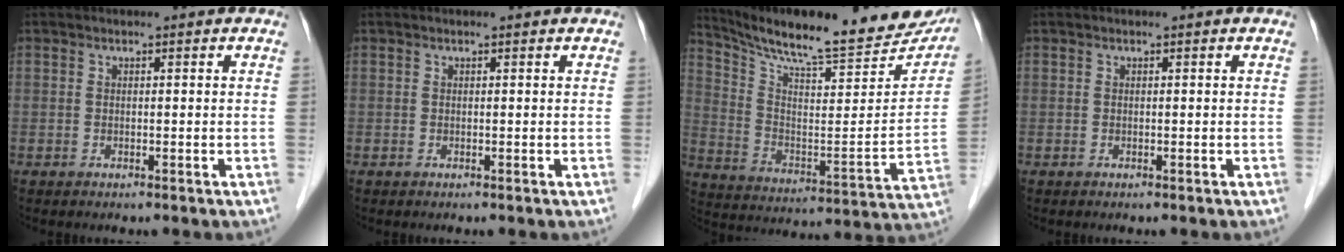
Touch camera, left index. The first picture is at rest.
{"total": 0.0}
{"total": 25.8, "force": [22.8, 4.0, 11.3], "torque": [-0.187, -0.054, 0.321]}
{"total": 0.0}